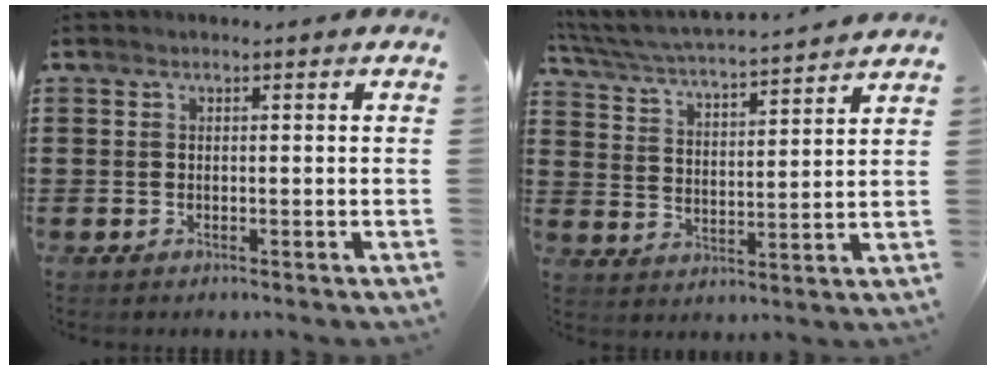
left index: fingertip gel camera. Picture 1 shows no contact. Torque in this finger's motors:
{"motor_torque": [0.05, -0.05, 0.16, 0.07]}